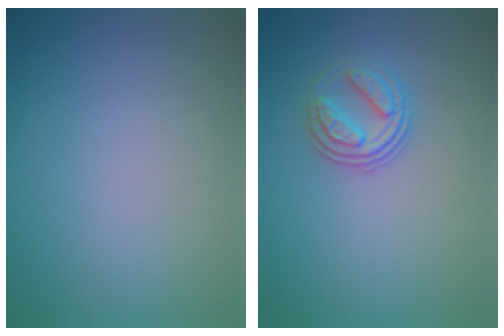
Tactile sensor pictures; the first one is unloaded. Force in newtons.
{"total": 3.0, "press": 2.5, "slide": 1.6}